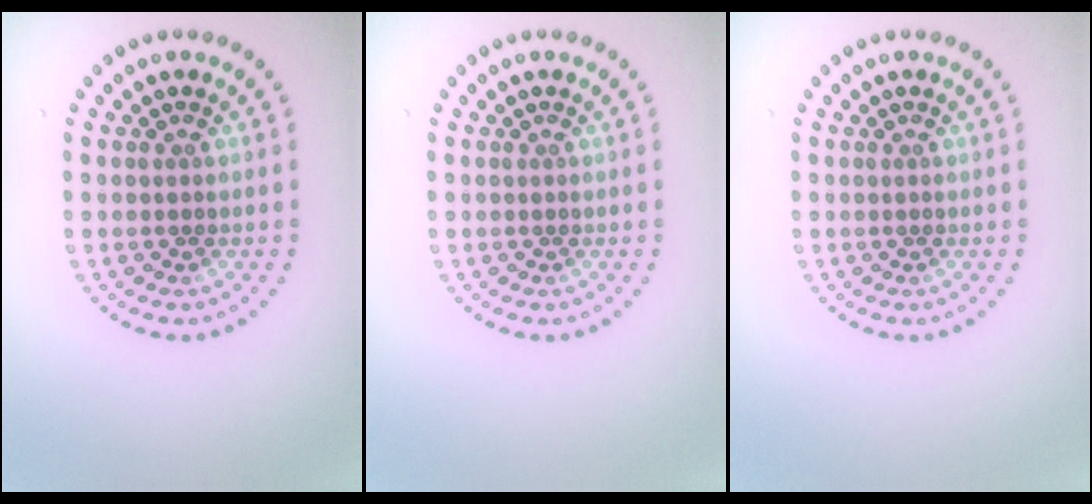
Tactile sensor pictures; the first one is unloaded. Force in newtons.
{"total": 0.0}
{"total": 0.0}